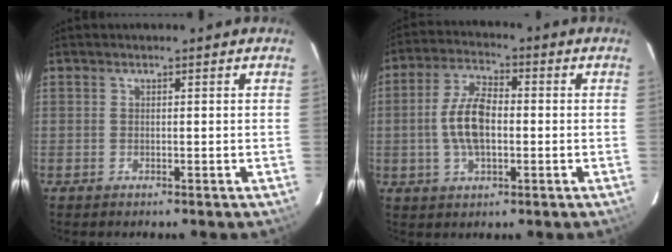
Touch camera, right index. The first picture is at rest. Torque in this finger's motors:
{"motor_torque": [1.30, 0.34, 0.53, 0.07]}